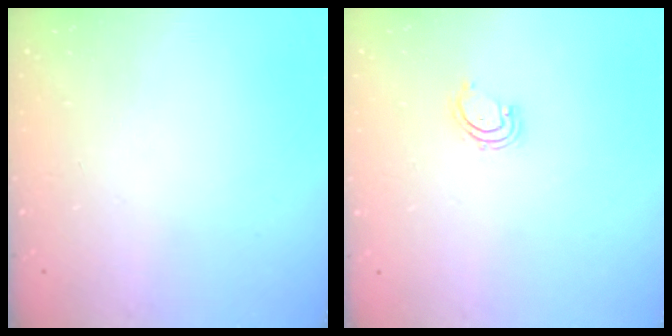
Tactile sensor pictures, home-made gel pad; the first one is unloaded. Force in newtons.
{"total": 2.6, "press": 2.6, "slide": 0.3}